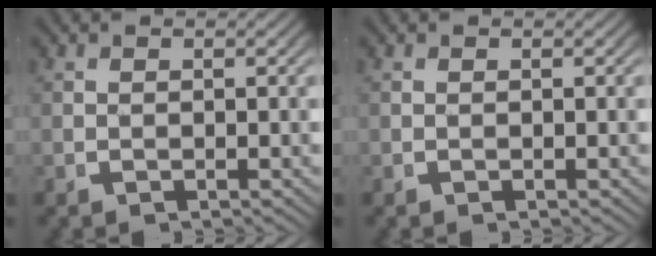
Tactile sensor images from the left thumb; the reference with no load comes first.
{"total": 0.0}